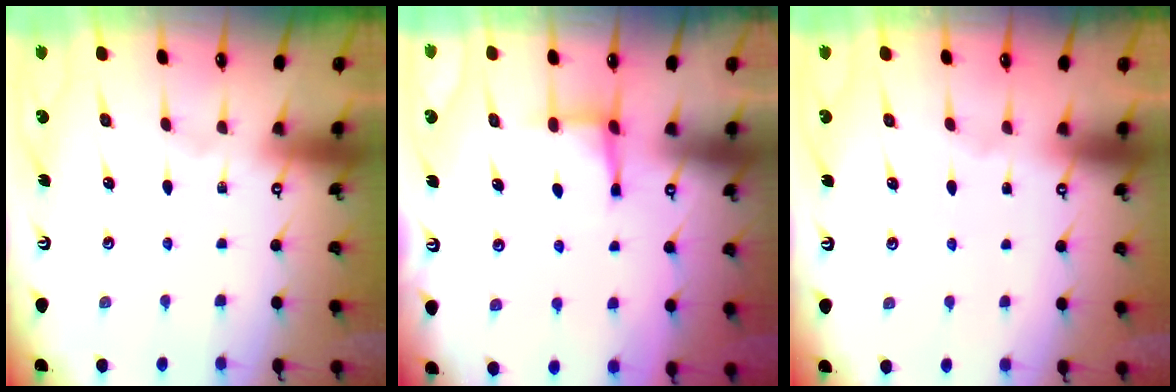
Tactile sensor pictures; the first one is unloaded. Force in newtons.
{"total": 3.8, "press": 3.8, "slide": 0.7}
{"total": 1.2, "press": 1.2, "slide": 0.1}